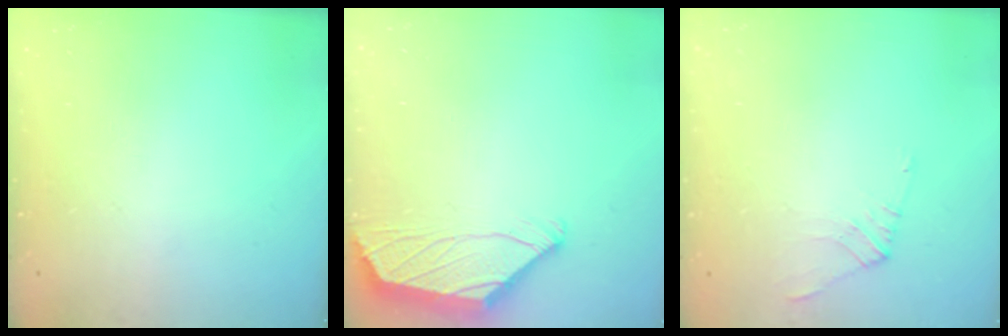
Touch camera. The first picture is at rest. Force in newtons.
{"total": 2.1, "press": 2.0, "slide": 0.8}
{"total": 2.9, "press": 2.9, "slide": 0.5}